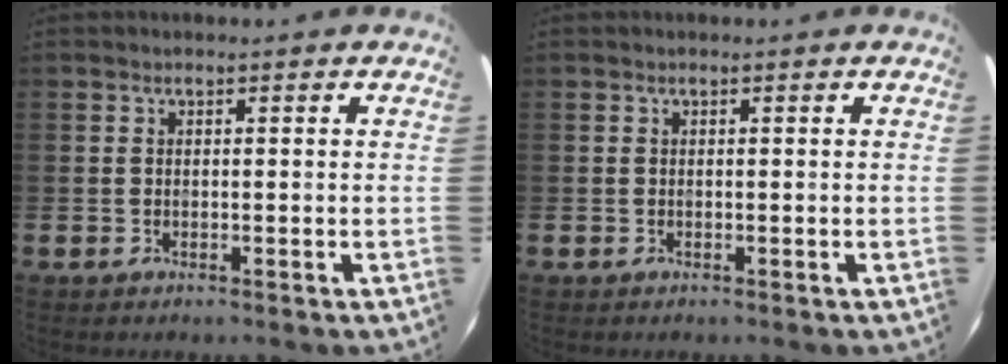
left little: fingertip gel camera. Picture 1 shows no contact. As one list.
[{"total": 0.0}]